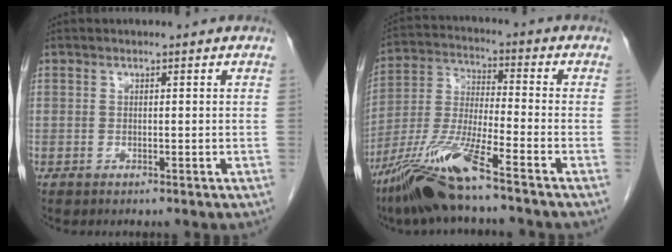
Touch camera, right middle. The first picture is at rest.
{"total": 13.1, "force": [-9.1, 0.0, 9.4], "torque": [-0.199, -0.025, -0.173]}